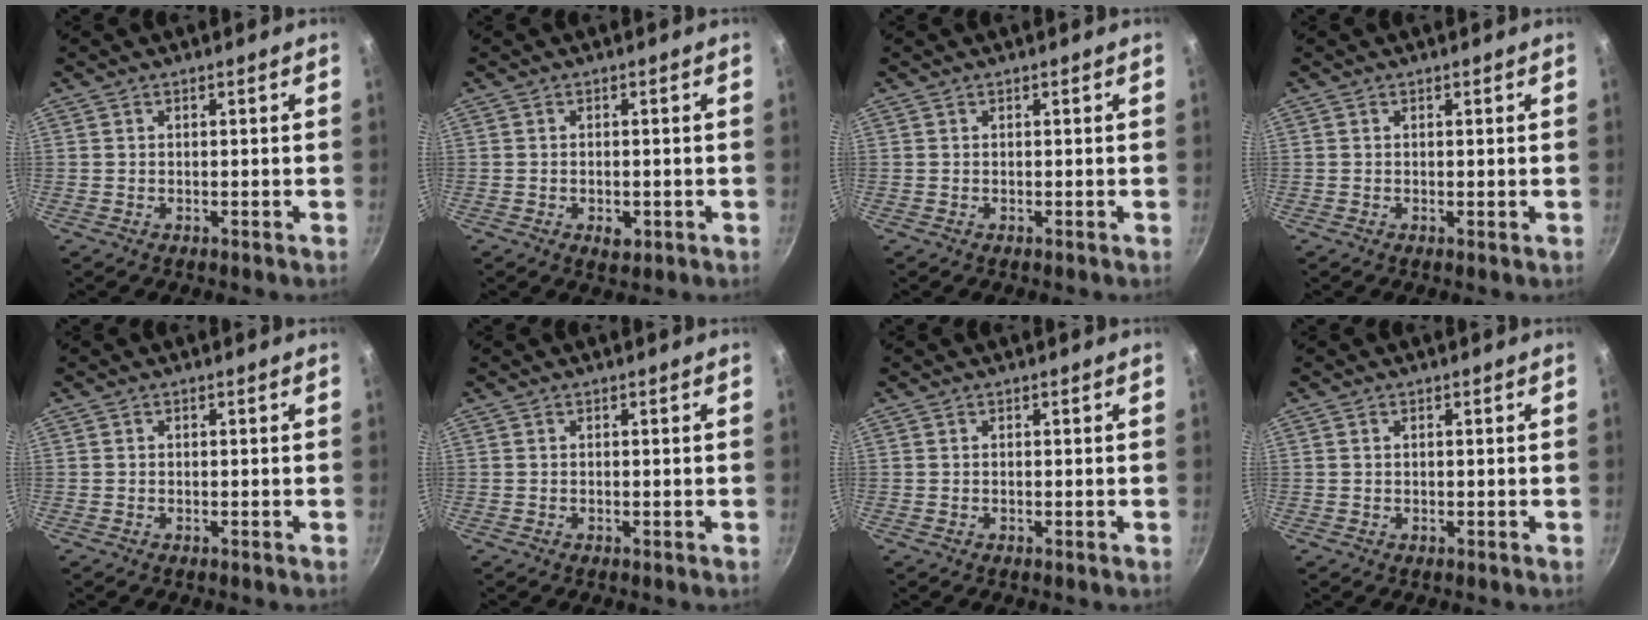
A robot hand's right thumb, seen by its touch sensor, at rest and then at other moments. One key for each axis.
{"total": 2.9, "fx": -0.9, "fy": 1.7, "fz": 2.2, "tx": -0.032, "ty": 0.000, "tz": -0.010}
{"total": 0.0}
{"total": 0.0}
{"total": 0.0}
{"total": 0.0}
{"total": 0.0}
{"total": 0.7, "fx": 0.2, "fy": 0.5, "fz": 0.4, "tx": -0.006, "ty": 0.003, "tz": 0.003}